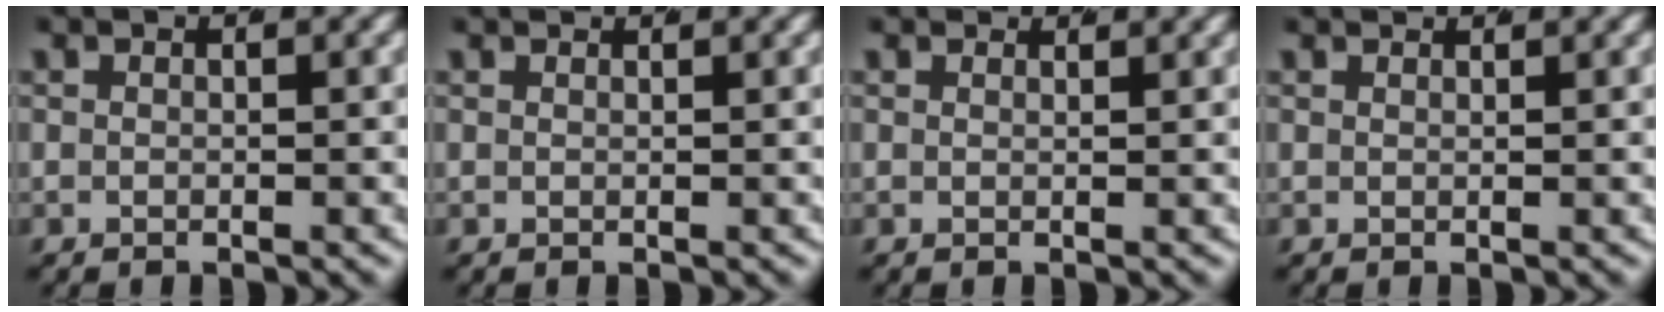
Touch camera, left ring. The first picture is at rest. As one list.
[{"total": 0.8, "force": [0.7, -0.4, 0.0], "torque": [0.008, -0.002, 0.012]}, {"total": 1.3, "force": [1.3, -0.3, 0.1], "torque": [0.004, -0.004, 0.021]}, {"total": 1.2, "force": [1.1, -0.5, 0.1], "torque": [0.008, -0.001, 0.018]}]